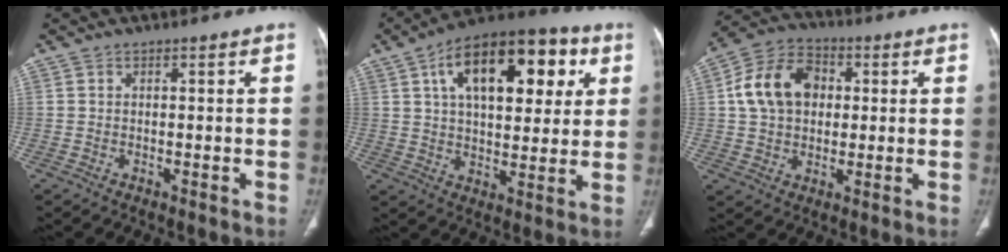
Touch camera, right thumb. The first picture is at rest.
{"total": 22.2, "force": [7.9, 11.4, 17.3], "torque": [-0.227, 0.009, 0.117]}
{"total": 13.4, "force": [2.1, 9.9, 8.7], "torque": [-0.137, 0.017, 0.028]}